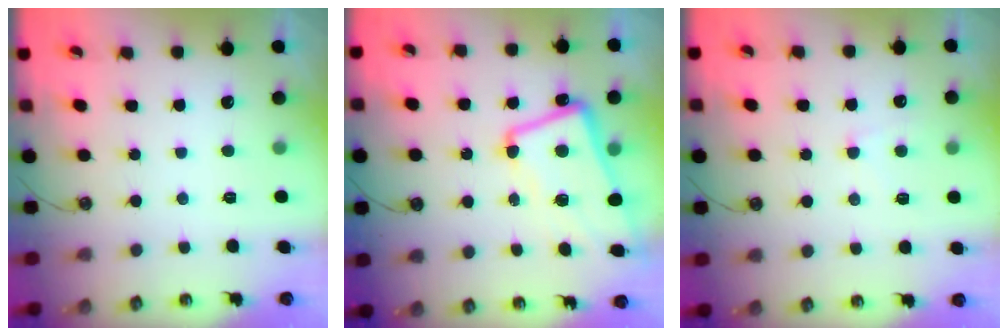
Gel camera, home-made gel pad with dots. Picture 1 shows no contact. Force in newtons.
{"total": 5.4, "press": 5.1, "slide": 1.7}
{"total": 2.6, "press": 2.5, "slide": 0.4}